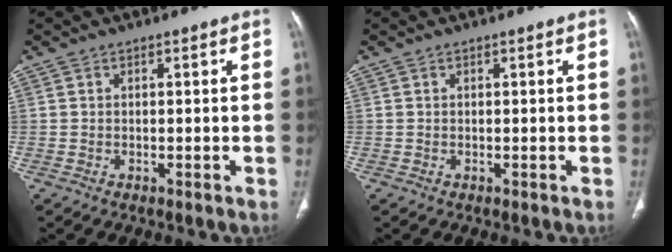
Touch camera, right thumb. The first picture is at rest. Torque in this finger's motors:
{"motor_torque": [0.00, 0.00, 0.00, 0.00, 0.00]}